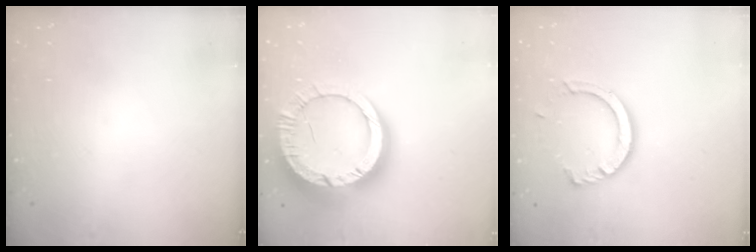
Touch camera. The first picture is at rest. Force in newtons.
{"total": 20.6, "press": 20.5, "slide": 1.9}
{"total": 10.0, "press": 10.0, "slide": 0.9}